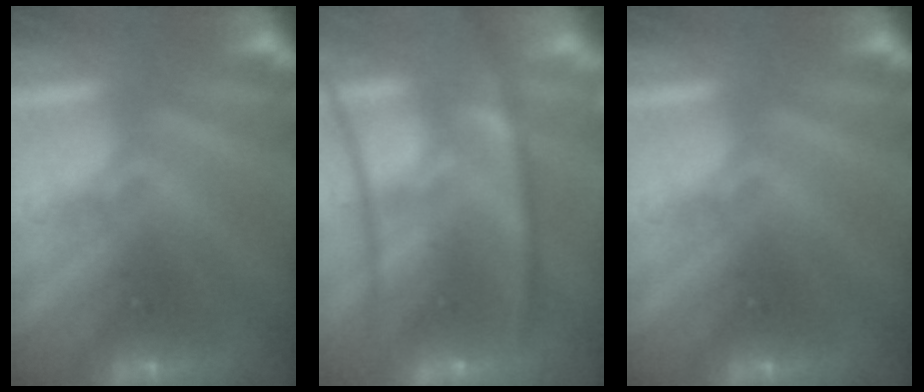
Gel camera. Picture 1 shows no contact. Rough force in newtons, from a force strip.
{"total": 7.6}
{"total": 0.0}